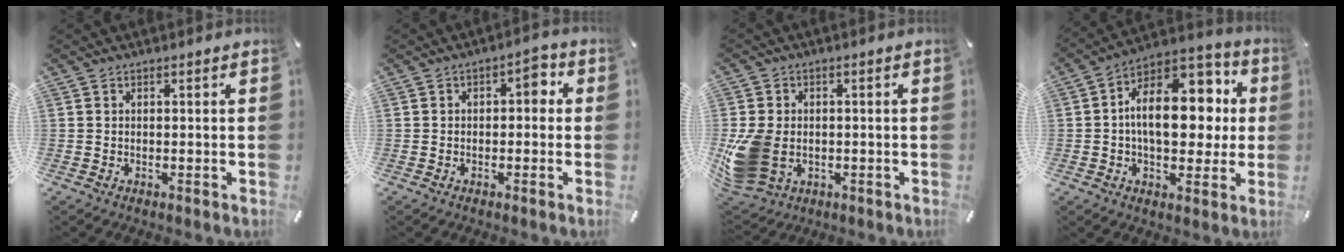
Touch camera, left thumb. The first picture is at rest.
{"total": 3.7, "force": [-0.2, 2.2, 2.9], "torque": [-0.035, 0.007, -0.015]}
{"total": 12.1, "force": [-2.0, 9.2, 7.6], "torque": [-0.167, -0.001, -0.034]}
{"total": 18.4, "force": [2.0, 11.5, 14.2], "torque": [-0.206, -0.012, 0.037]}